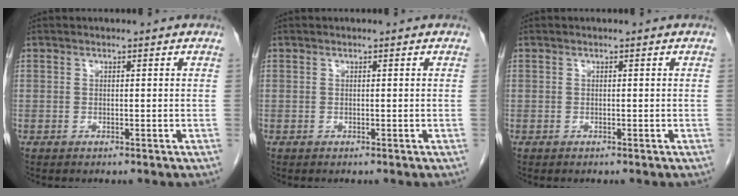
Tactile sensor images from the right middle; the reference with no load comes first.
{"total": 0.0}
{"total": 0.0}